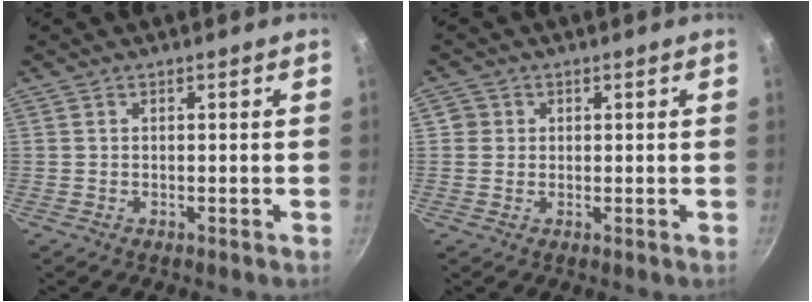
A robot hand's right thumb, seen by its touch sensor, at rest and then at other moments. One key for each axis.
{"total": 2.2, "fx": 0.2, "fy": 2.1, "fz": 0.4, "tx": 0.005, "ty": 0.006, "tz": -0.001}